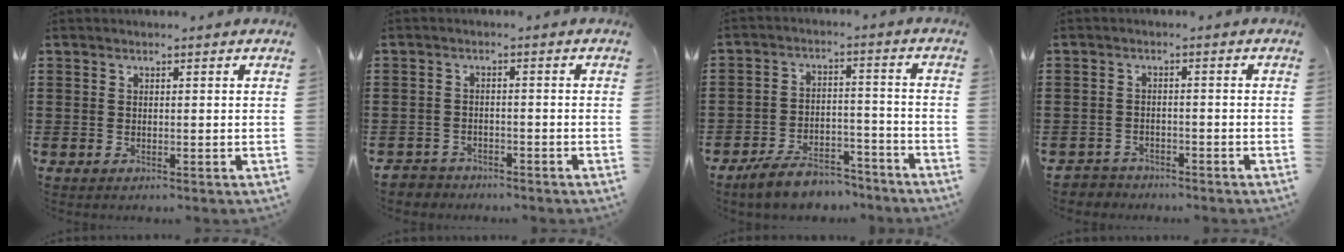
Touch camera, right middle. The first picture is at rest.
{"total": 2.3, "force": [-2.2, 0.6, -0.2], "torque": [-0.004, 0.000, -0.050]}
{"total": 6.9, "force": [-6.4, 1.9, 1.8], "torque": [-0.026, 0.021, -0.123]}
{"total": 2.3, "force": [-2.2, 0.6, -0.3], "torque": [-0.003, 0.000, -0.050]}